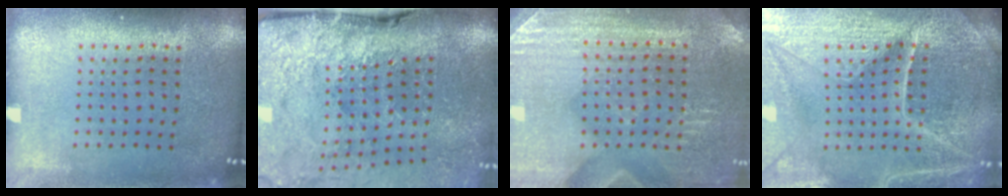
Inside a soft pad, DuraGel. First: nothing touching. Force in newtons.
{"total": 4.8, "press": 3.7, "slide": 3.0}
{"total": 3.2, "press": 3.1, "slide": 0.4}
{"total": 5.6, "press": 5.1, "slide": 2.2}